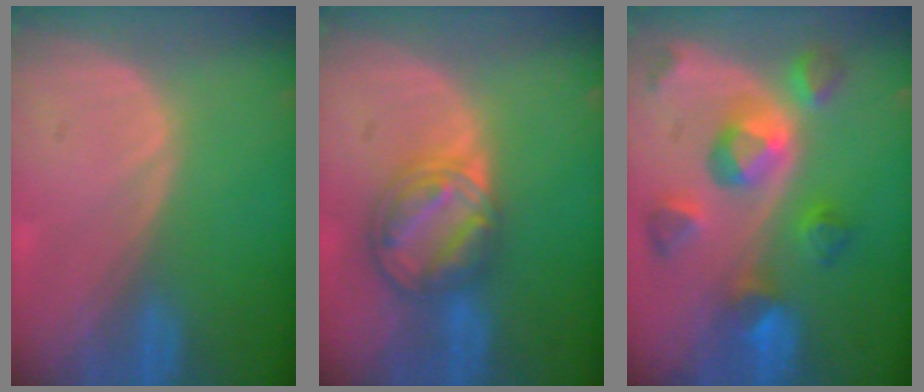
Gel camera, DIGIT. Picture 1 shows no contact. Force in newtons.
{"total": 8.1, "press": 6.9, "slide": 4.2}
{"total": 9.5, "press": 8.7, "slide": 3.9}